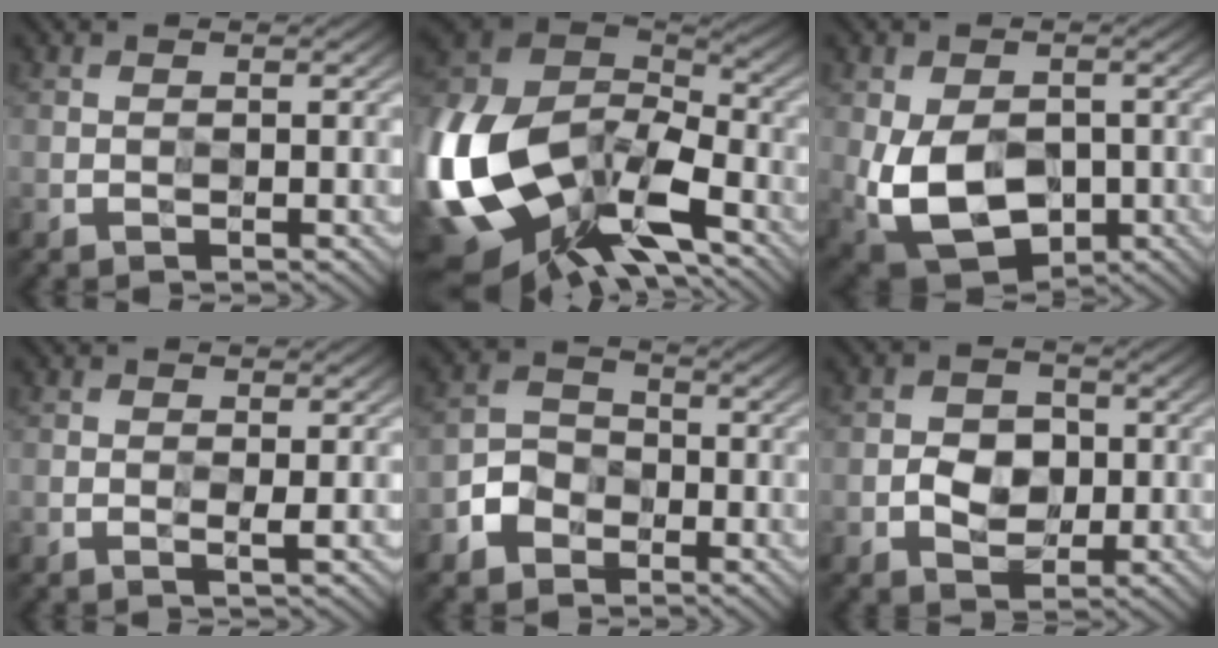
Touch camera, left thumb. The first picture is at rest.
{"total": 19.4, "force": [-7.6, 12.4, 12.8], "torque": [-0.320, -0.034, -0.134]}
{"total": 9.6, "force": [-1.4, 6.8, 6.7], "torque": [-0.159, -0.021, -0.023]}
{"total": 0.5, "force": [0.3, 0.1, 0.4], "torque": [-0.007, -0.001, 0.006]}
{"total": 4.1, "force": [-2.5, 3.1, 0.7], "torque": [-0.005, 0.004, -0.060]}
{"total": 3.6, "force": [-0.6, 3.1, 1.7], "torque": [-0.020, 0.002, -0.016]}